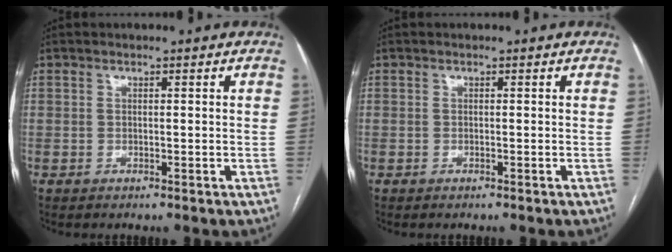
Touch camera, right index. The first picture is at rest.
{"total": 0.0}